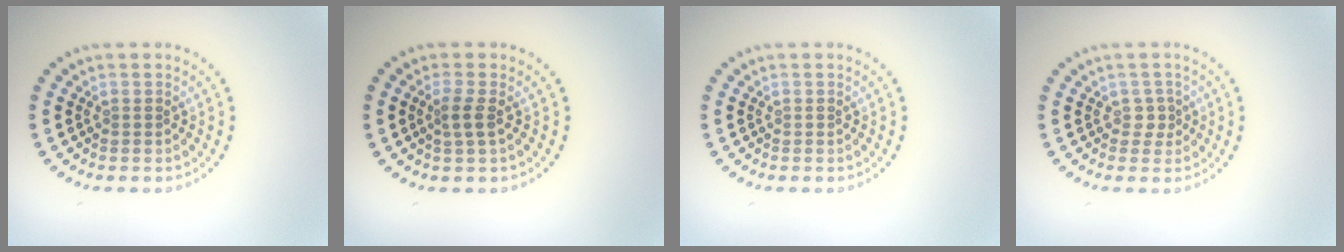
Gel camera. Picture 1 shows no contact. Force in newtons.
{"total": 1.6, "press": 1.3, "slide": 0.9}
{"total": 0.0}
{"total": 1.1, "press": 0.9, "slide": 0.6}